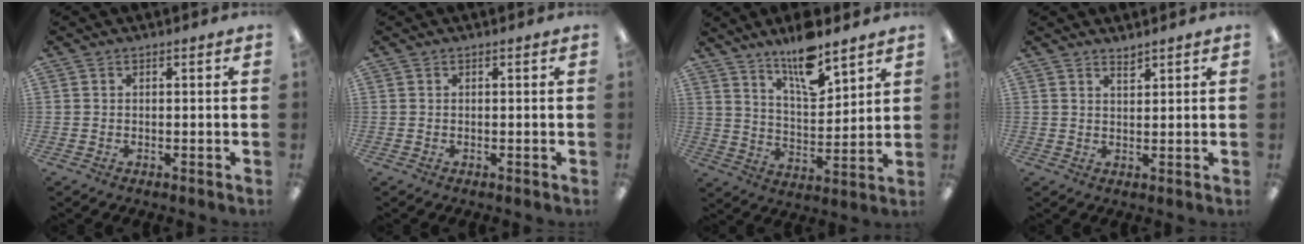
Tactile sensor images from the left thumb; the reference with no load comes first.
{"total": 0.0}
{"total": 12.9, "force": [10.1, 3.8, 7.1], "torque": [-0.110, -0.064, 0.172]}
{"total": 2.0, "force": [1.9, 0.3, 0.5], "torque": [-0.012, -0.003, 0.035]}